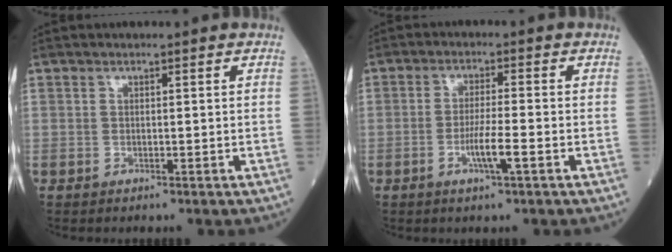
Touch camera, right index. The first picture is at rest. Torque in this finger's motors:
{"motor_torque": [0.78, -0.36, 0.43, 0.11]}